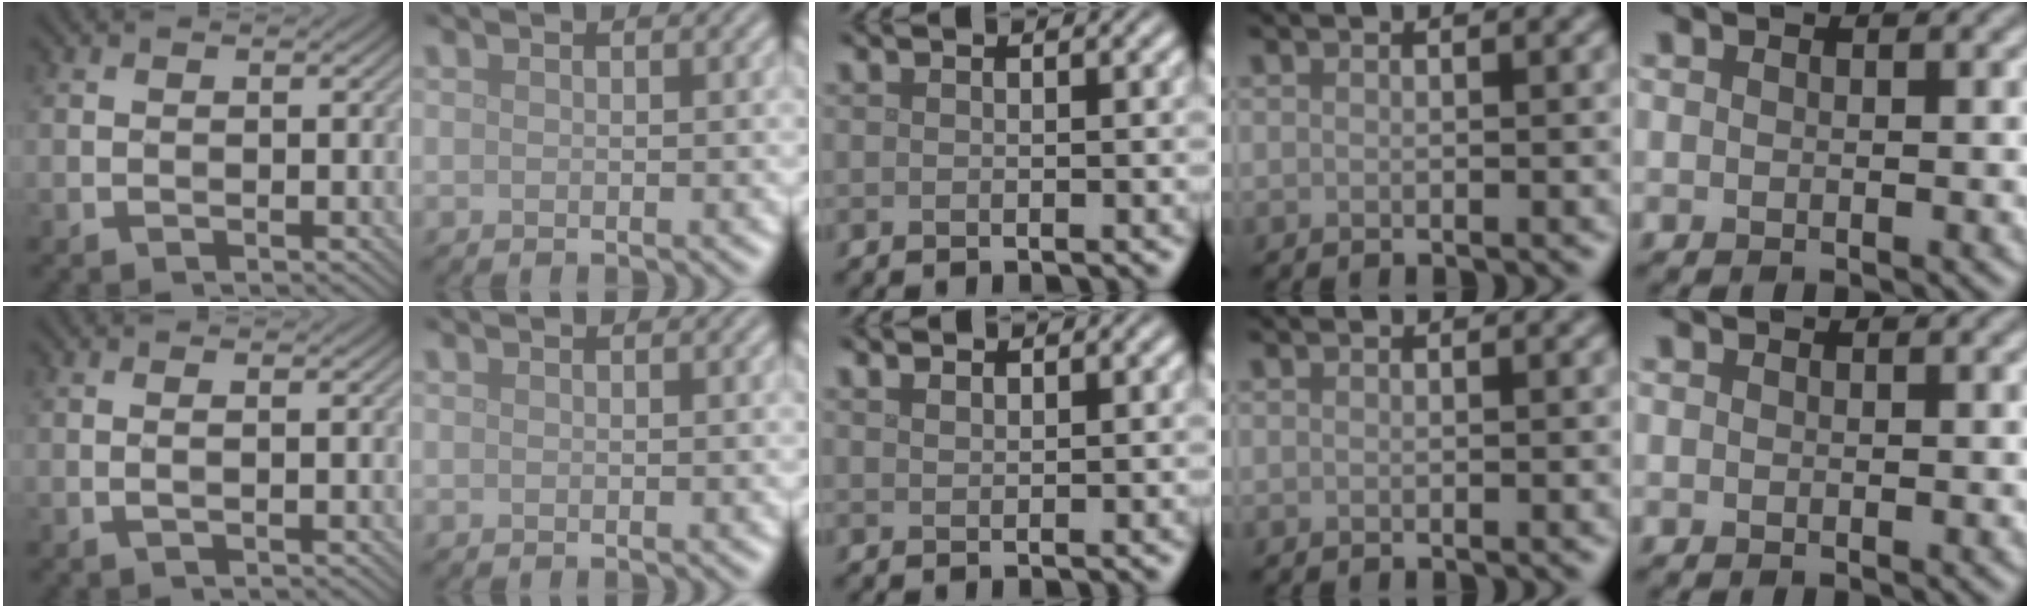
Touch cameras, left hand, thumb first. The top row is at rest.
{"thumb": {"total": 0.9, "force": [0.0, -0.2, 0.9], "torque": [-0.018, 0.001, -0.001]}, "middle": {"total": 0.8, "force": [0.7, 0.2, 0.3], "torque": [-0.007, 0.001, 0.016]}}